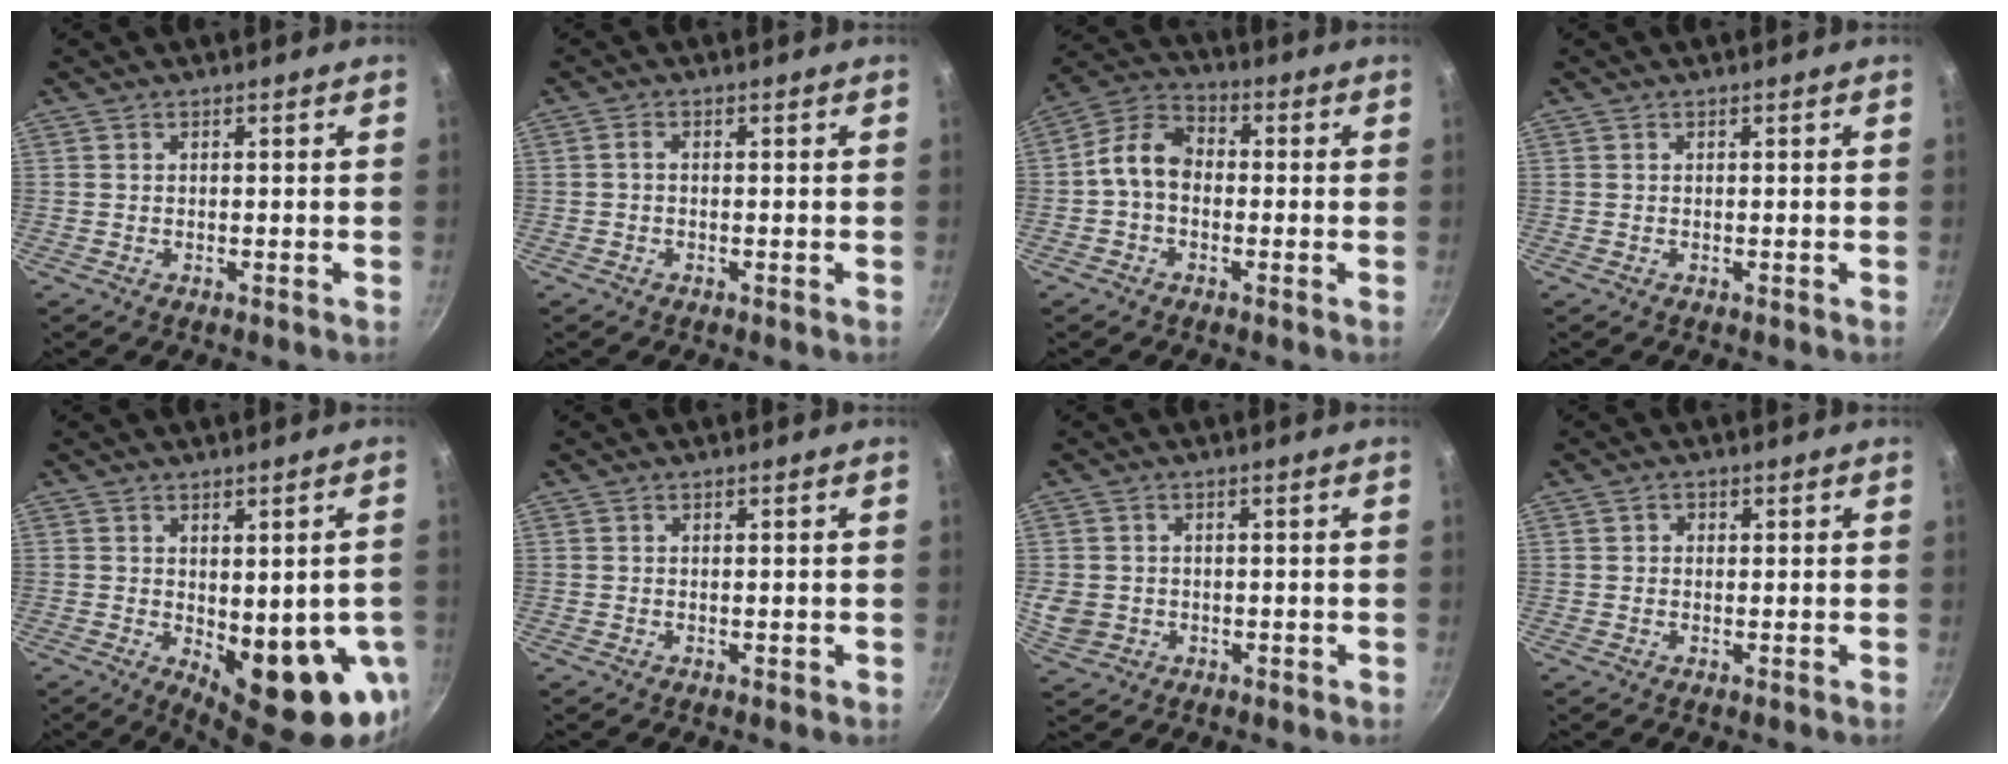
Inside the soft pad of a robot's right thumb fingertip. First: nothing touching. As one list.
[{"total": 1.2, "force": [-0.2, 0.5, 1.0], "torque": [-0.029, 0.007, -0.006]}, {"total": 8.4, "force": [-0.7, 6.1, 5.7], "torque": [-0.089, 0.031, -0.035]}, {"total": 0.0}, {"total": 13.9, "force": [-2.3, 5.6, 12.5], "torque": [-0.131, -0.018, -0.014]}, {"total": 0.5, "force": [0.0, 0.2, 0.5], "torque": [-0.004, 0.000, 0.000]}, {"total": 5.0, "force": [-0.4, 4.5, 2.3], "torque": [-0.038, 0.002, 0.001]}, {"total": 1.4, "force": [0.3, 1.2, 0.5], "torque": [-0.002, -0.001, 0.002]}]